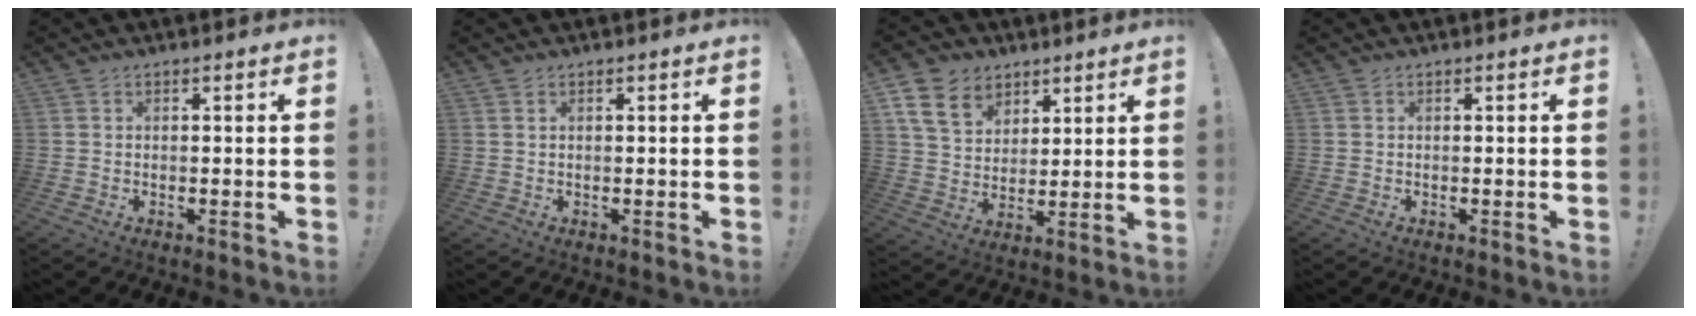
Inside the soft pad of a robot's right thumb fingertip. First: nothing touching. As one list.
[{"total": 0.5, "force": [0.3, 0.2, 0.4], "torque": [-0.014, 0.003, 0.007]}, {"total": 12.5, "force": [6.9, 9.1, 5.3], "torque": [-0.087, -0.032, 0.138]}, {"total": 0.0}]